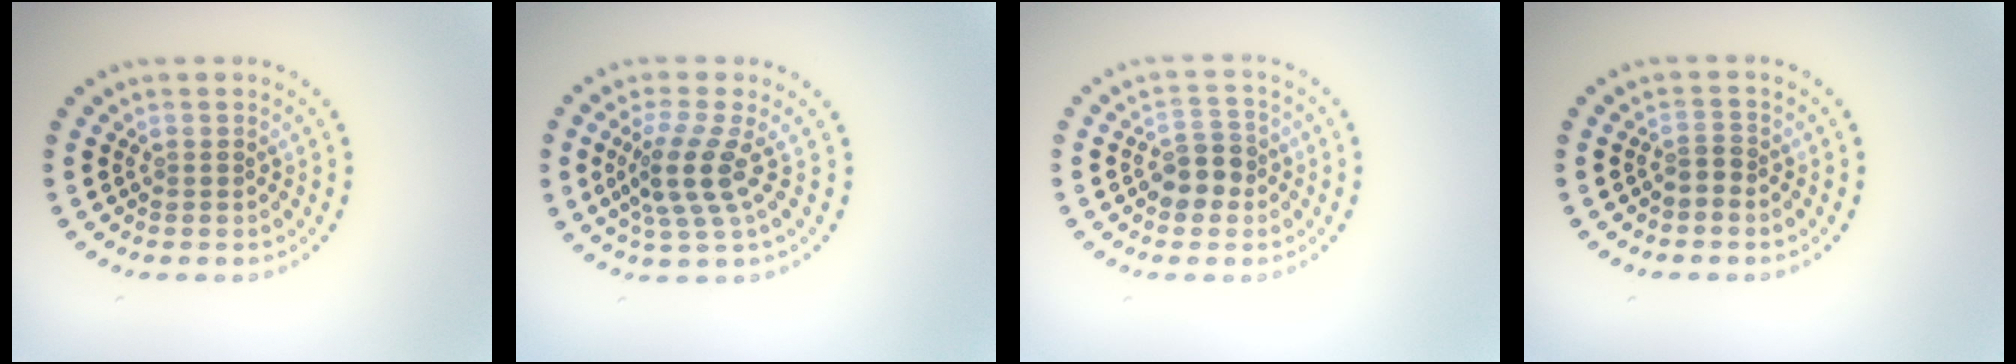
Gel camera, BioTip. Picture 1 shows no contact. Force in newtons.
{"total": 3.7, "press": 2.7, "slide": 2.5}
{"total": 2.7, "press": 2.6, "slide": 0.9}
{"total": 1.3, "press": 1.0, "slide": 0.9}